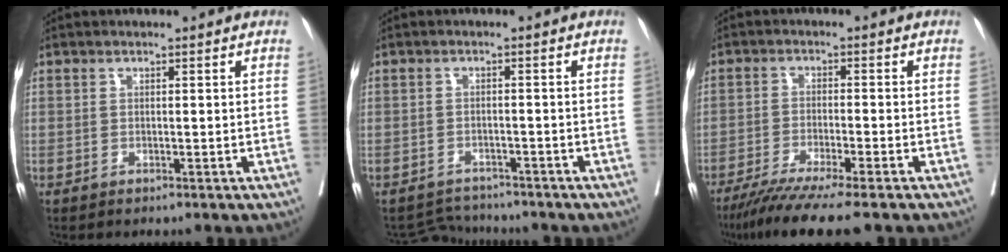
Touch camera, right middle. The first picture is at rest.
{"total": 3.8, "force": [-3.7, 0.4, -0.8], "torque": [0.012, 0.000, -0.059]}
{"total": 9.6, "force": [-7.7, -0.8, 5.7], "torque": [-0.079, -0.027, -0.124]}